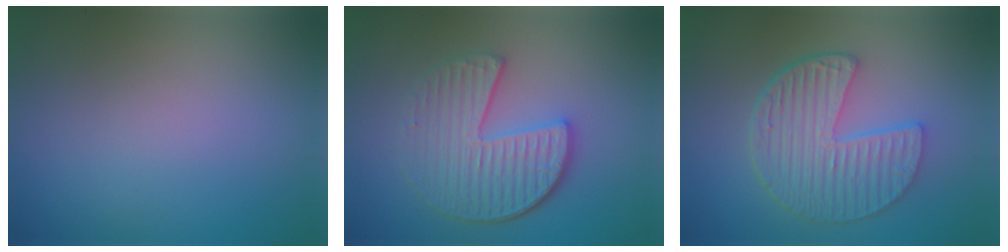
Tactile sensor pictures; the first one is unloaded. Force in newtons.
{"total": 5.4, "press": 4.1, "slide": 3.6}
{"total": 6.3, "press": 4.5, "slide": 4.3}